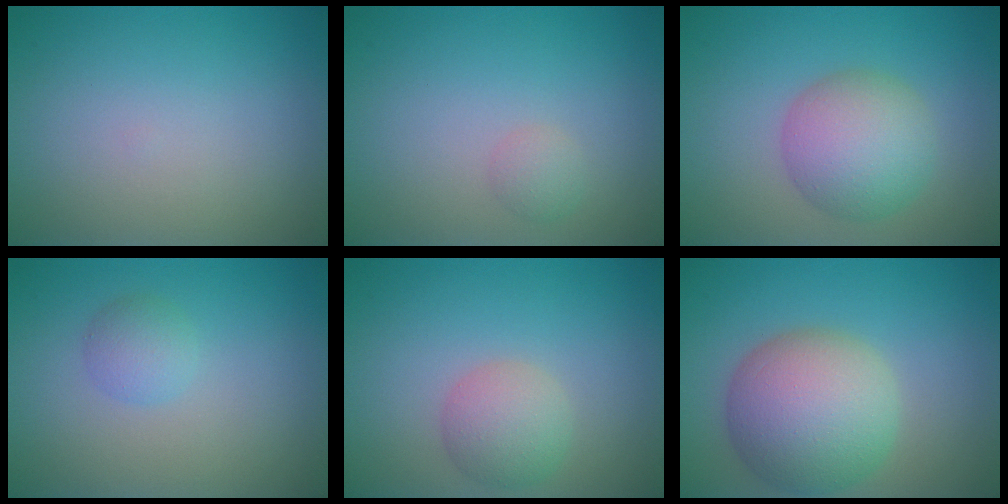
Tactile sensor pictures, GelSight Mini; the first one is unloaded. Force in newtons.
{"total": 1.1, "press": 1.1, "slide": 0.1}
{"total": 5.6, "press": 5.6, "slide": 0.1}
{"total": 1.7, "press": 1.7, "slide": 0.0}
{"total": 3.0, "press": 3.0, "slide": 0.2}
{"total": 8.5, "press": 8.5, "slide": 0.3}